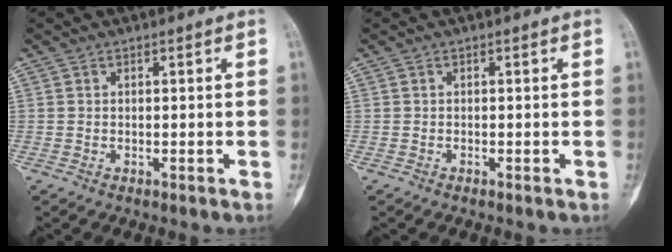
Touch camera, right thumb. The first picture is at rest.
{"total": 0.0}